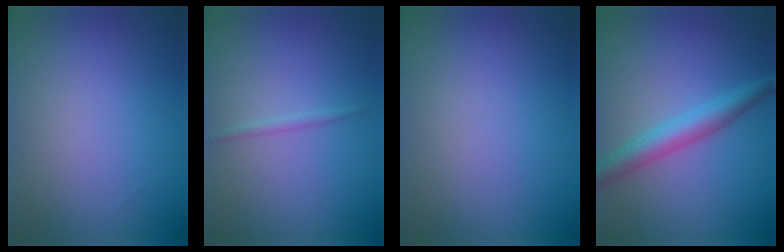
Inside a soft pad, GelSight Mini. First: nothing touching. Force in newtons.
{"total": 0.7, "press": 0.7, "slide": 0.0}
{"total": 0.0}
{"total": 3.5, "press": 3.5, "slide": 0.0}